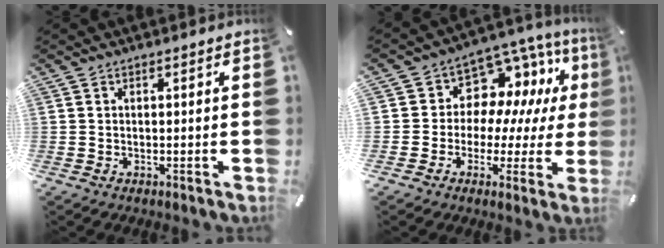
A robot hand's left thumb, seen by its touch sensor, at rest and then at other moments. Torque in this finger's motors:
{"motor_torque": [0.22, 0.28, 0.00, 0.02, -0.07]}